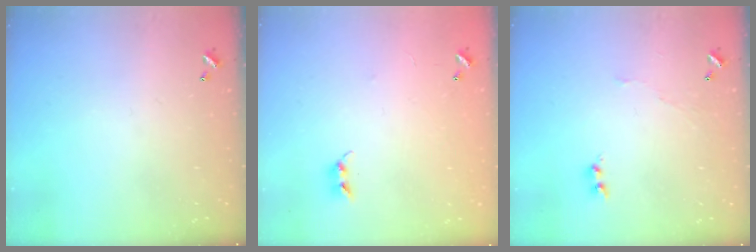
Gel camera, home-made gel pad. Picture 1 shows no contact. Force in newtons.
{"total": 7.8, "press": 7.8, "slide": 0.4}
{"total": 3.8, "press": 3.7, "slide": 0.6}